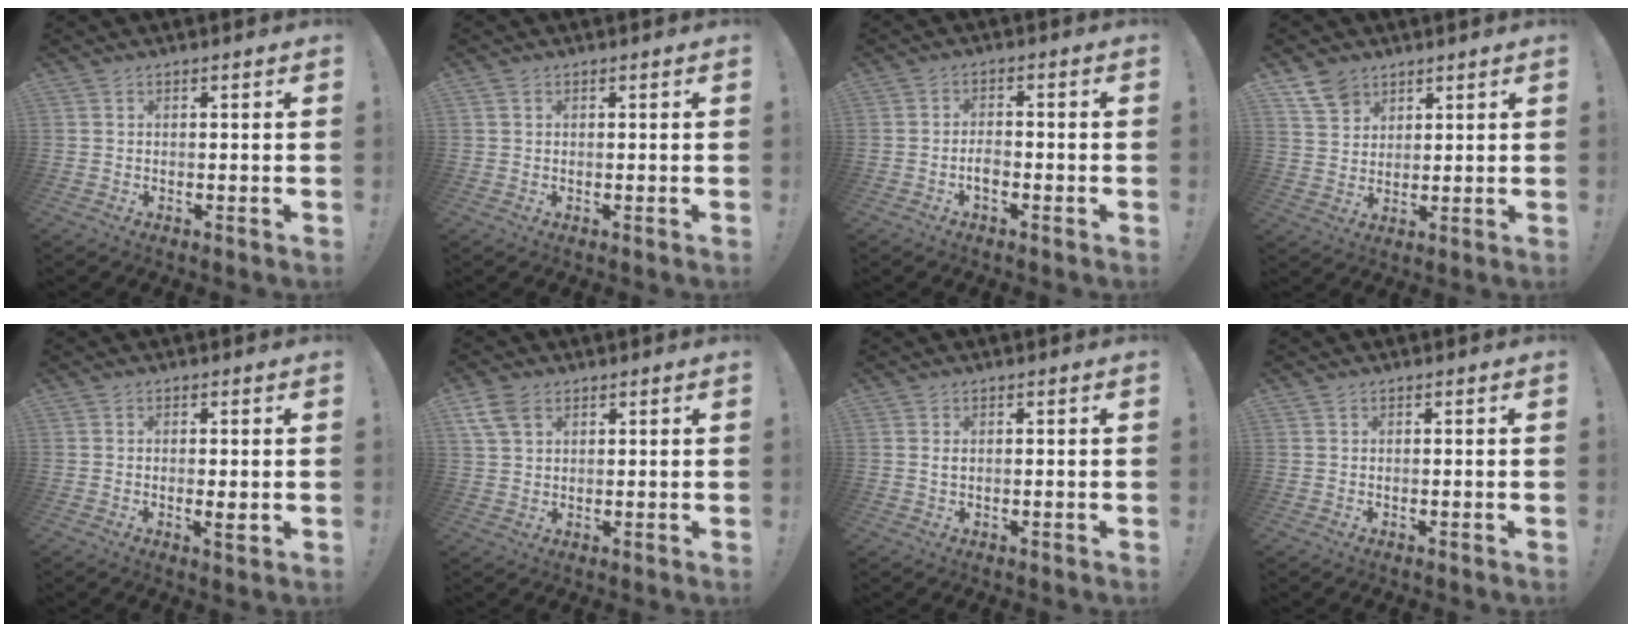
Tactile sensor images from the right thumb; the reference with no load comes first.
{"total": 0.9, "force": [0.5, 0.7, 0.2], "torque": [0.005, -0.001, 0.007]}
{"total": 3.2, "force": [-1.6, 1.5, 2.4], "torque": [-0.047, 0.003, -0.030]}
{"total": 7.1, "force": [5.1, 4.6, 1.6], "torque": [-0.028, -0.031, 0.102]}
{"total": 2.5, "force": [-0.1, 0.4, 2.4], "torque": [-0.036, -0.004, -0.002]}
{"total": 6.8, "force": [3.5, 4.4, 3.8], "torque": [-0.069, -0.007, 0.069]}
{"total": 1.1, "force": [0.3, 0.5, 0.9], "torque": [-0.011, 0.000, 0.004]}
{"total": 0.0}